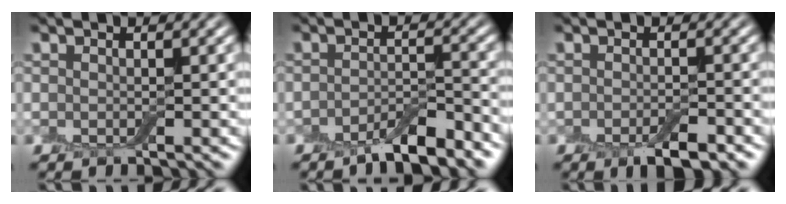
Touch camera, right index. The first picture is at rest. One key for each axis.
{"total": 4.4, "fx": -3.2, "fy": 1.1, "fz": 2.7, "tx": -0.042, "ty": 0.002, "tz": -0.054}
{"total": 3.5, "fx": -2.2, "fy": 1.2, "fz": 2.5, "tx": -0.039, "ty": -0.004, "tz": -0.032}